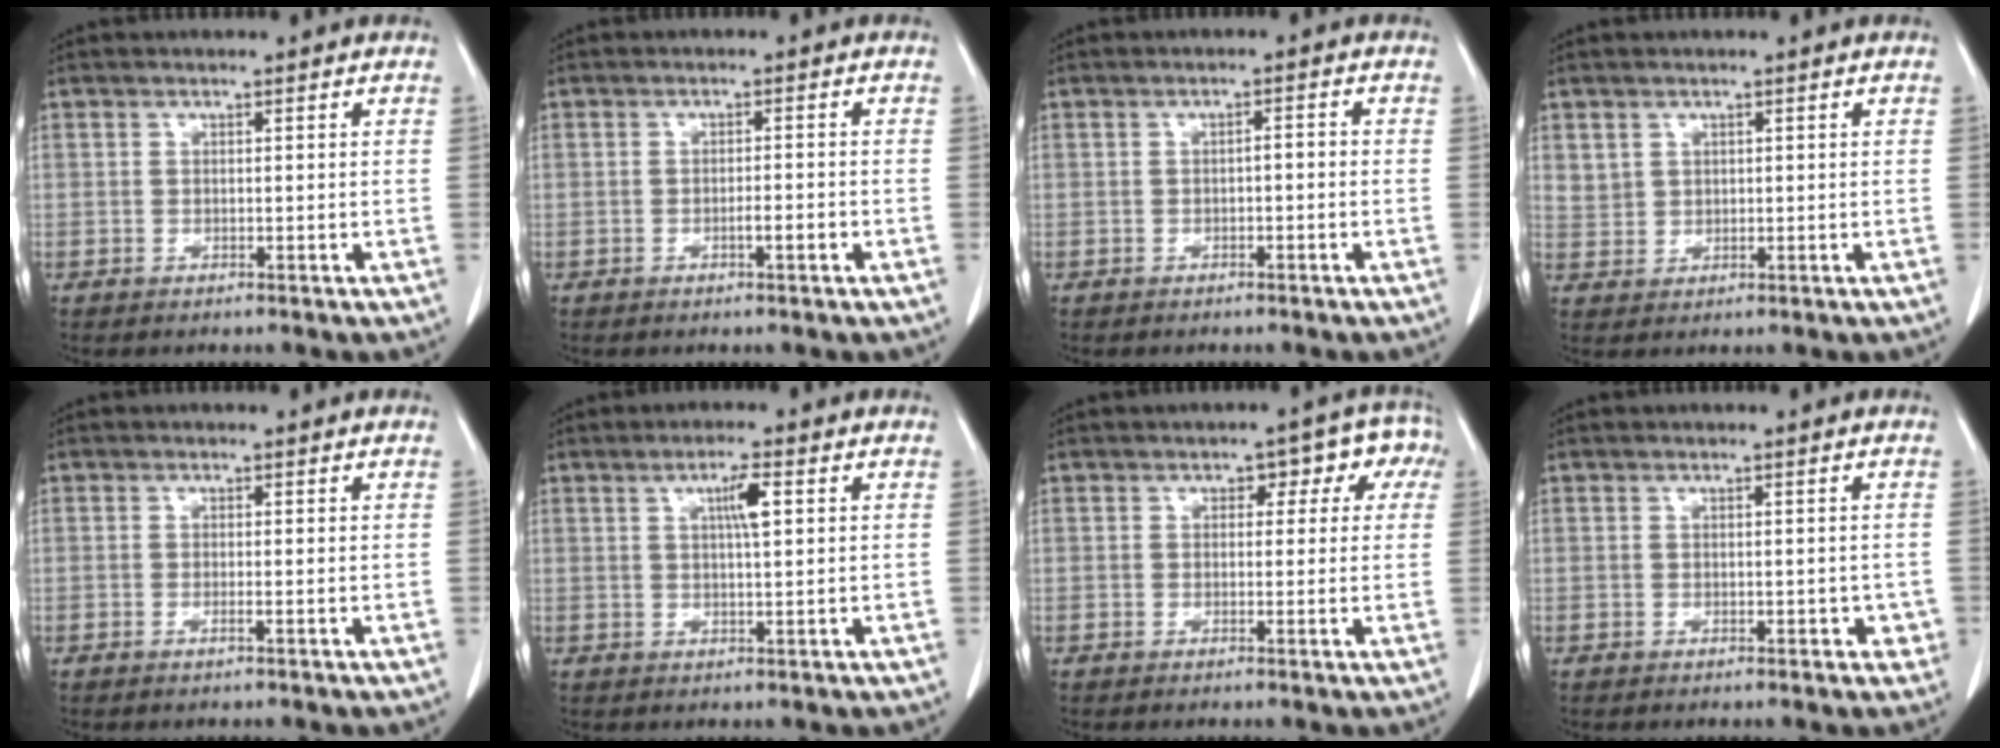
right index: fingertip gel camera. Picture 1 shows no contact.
{"total": 1.9, "force": [-0.9, 0.2, 1.7], "torque": [-0.028, 0.001, -0.014]}
{"total": 1.4, "force": [-0.4, 0.5, 1.3], "torque": [-0.018, 0.005, -0.006]}
{"total": 2.6, "force": [1.4, 2.2, 0.4], "torque": [0.004, 0.002, 0.028]}
{"total": 0.7, "force": [-0.4, -0.1, 0.6], "torque": [-0.012, -0.001, -0.005]}
{"total": 3.8, "force": [1.2, 0.4, 3.5], "torque": [-0.060, 0.002, 0.019]}
{"total": 5.9, "force": [1.6, 3.7, 4.3], "torque": [-0.028, 0.039, 0.013]}
{"total": 2.0, "force": [-0.6, 1.4, 1.3], "torque": [-0.006, 0.009, -0.004]}